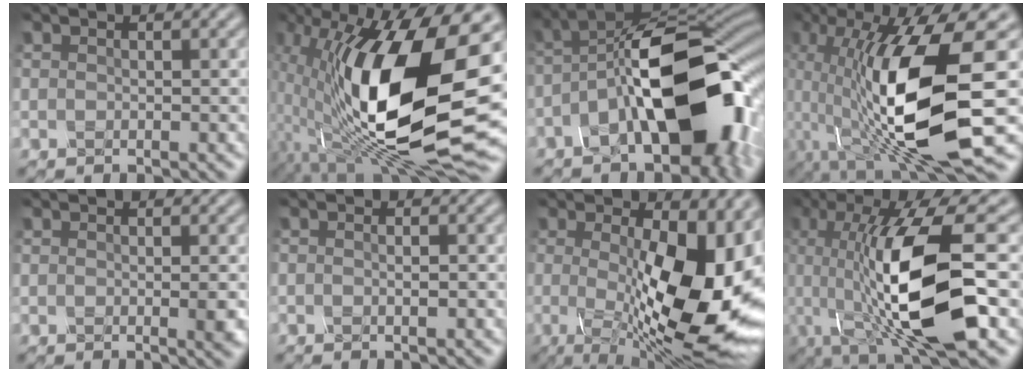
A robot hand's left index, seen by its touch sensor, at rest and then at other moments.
{"total": 17.0, "force": [-1.3, 6.8, 15.6], "torque": [-0.281, -0.009, -0.033]}
{"total": 16.7, "force": [-3.9, 8.5, 13.8], "torque": [-0.192, 0.007, -0.072]}
{"total": 13.7, "force": [-3.0, 3.2, 12.9], "torque": [-0.242, -0.021, -0.053]}
{"total": 1.3, "force": [-0.2, 0.3, 1.2], "torque": [-0.023, -0.003, 0.000]}
{"total": 0.9, "force": [-0.7, -0.1, 0.6], "torque": [-0.010, 0.000, -0.013]}
{"total": 13.4, "force": [-1.0, 4.1, 12.7], "torque": [-0.156, -0.011, -0.024]}
{"total": 12.5, "force": [-1.7, 3.0, 12.0], "torque": [-0.211, -0.002, -0.033]}